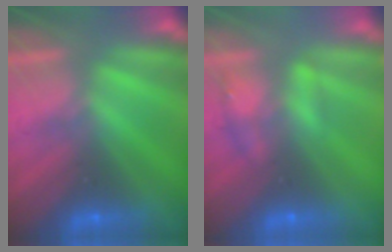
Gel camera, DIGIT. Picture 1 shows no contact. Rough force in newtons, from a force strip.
{"total": 2.2}